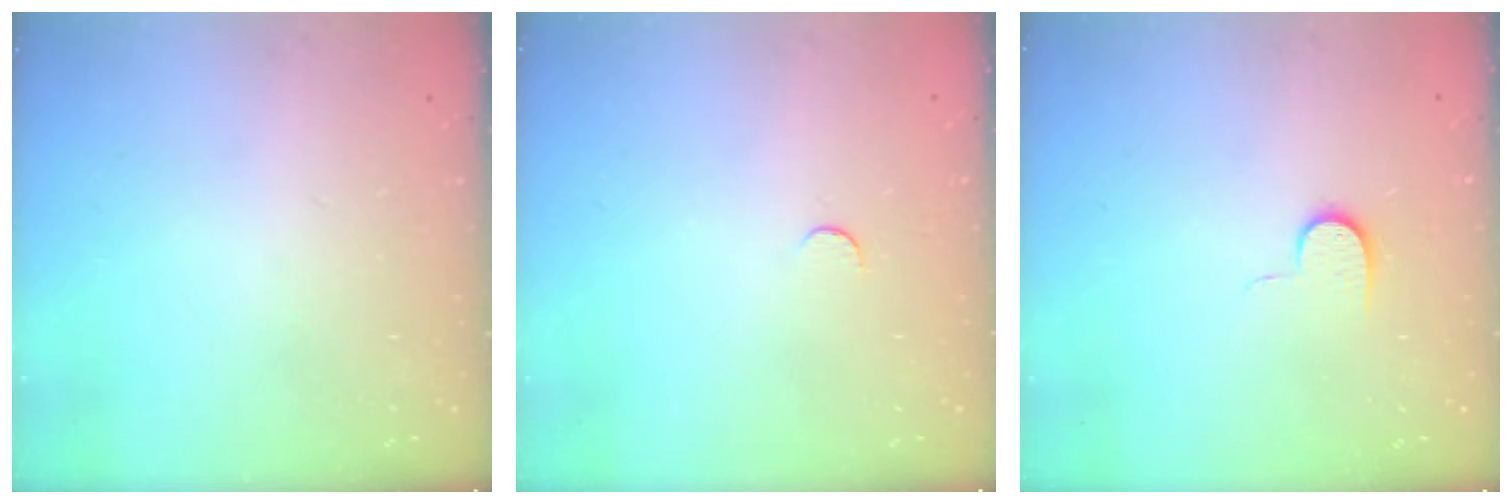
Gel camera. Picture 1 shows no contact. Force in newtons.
{"total": 3.2, "press": 3.2, "slide": 0.3}
{"total": 7.3, "press": 7.3, "slide": 0.8}